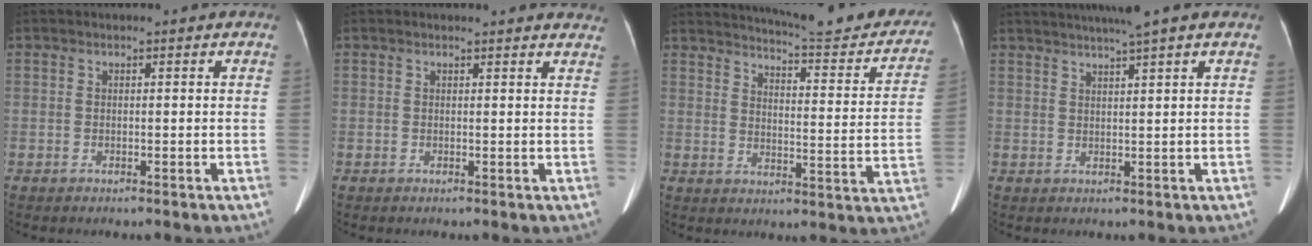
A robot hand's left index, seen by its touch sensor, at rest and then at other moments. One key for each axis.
{"total": 7.5, "fx": 7.2, "fy": 1.5, "fz": 1.3, "tx": 0.004, "ty": -0.001, "tz": 0.054}
{"total": 22.1, "fx": 20.0, "fy": 2.8, "fz": 8.9, "tx": -0.117, "ty": -0.056, "tz": 0.238}
{"total": 6.2, "fx": 5.0, "fy": -1.2, "fz": 3.5, "tx": -0.055, "ty": 0.017, "tz": 0.075}